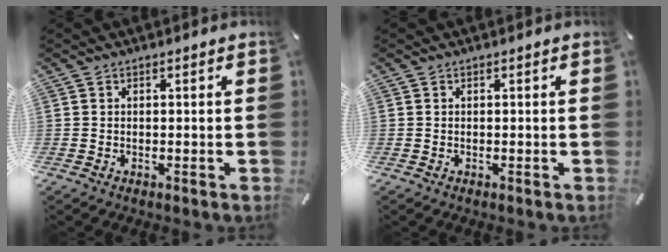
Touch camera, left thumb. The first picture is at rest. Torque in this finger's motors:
{"motor_torque": [0.00, 0.00, 0.02, 0.02, 0.00]}